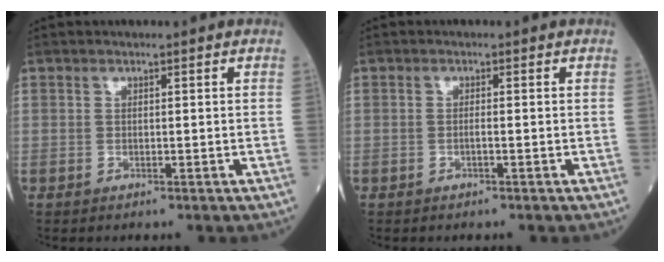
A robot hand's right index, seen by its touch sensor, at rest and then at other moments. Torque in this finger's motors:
{"motor_torque": [-0.06, -0.09, -0.01, -0.01]}